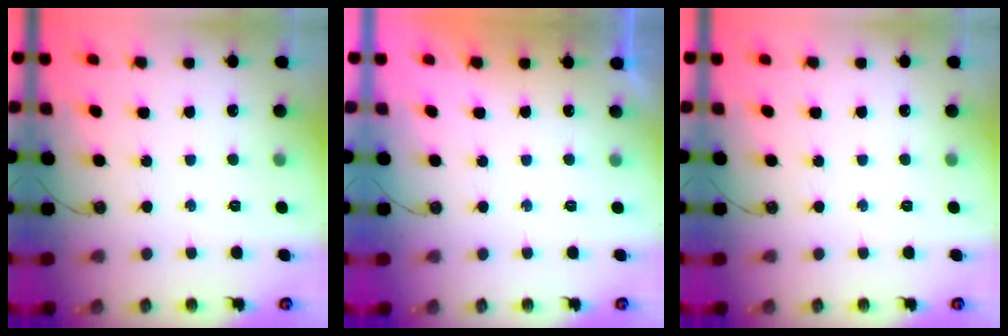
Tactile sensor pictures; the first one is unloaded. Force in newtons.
{"total": 0.0}
{"total": 0.0}